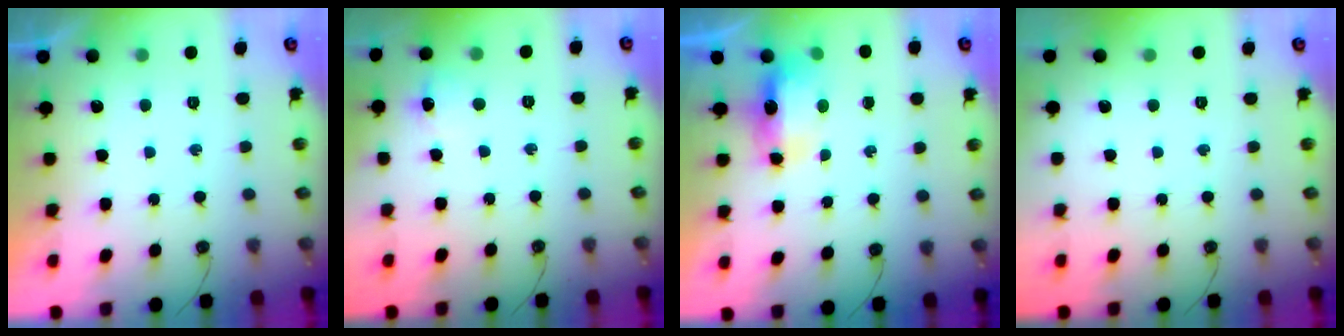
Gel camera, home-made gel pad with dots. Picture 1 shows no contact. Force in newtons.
{"total": 5.7, "press": 5.6, "slide": 0.8}
{"total": 7.0, "press": 7.0, "slide": 0.5}
{"total": 0.0}